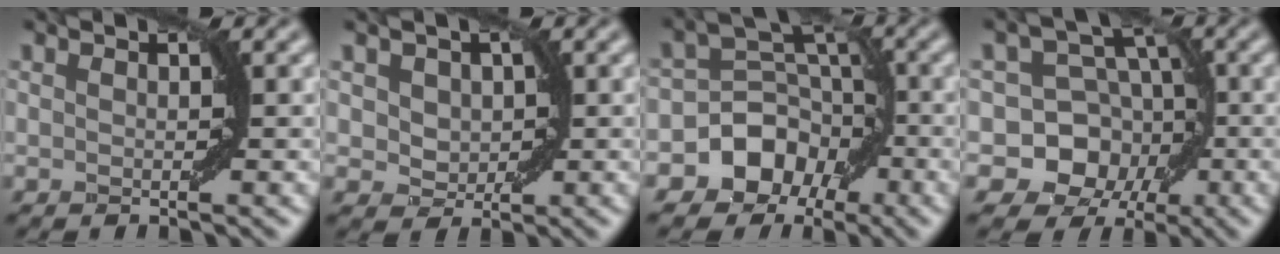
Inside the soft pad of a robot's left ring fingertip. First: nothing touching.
{"total": 3.0, "force": [0.9, 2.4, 1.5], "torque": [-0.033, 0.005, 0.014]}
{"total": 6.4, "force": [-3.1, 5.1, 2.3], "torque": [-0.009, 0.023, -0.077]}
{"total": 8.9, "force": [-2.6, 8.1, 2.7], "torque": [-0.025, 0.022, -0.068]}